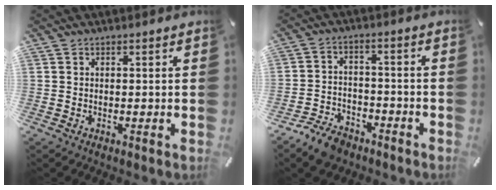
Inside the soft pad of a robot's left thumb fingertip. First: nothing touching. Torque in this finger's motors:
{"motor_torque": [-0.21, 0.21, 0.28, 0.28, 0.00]}